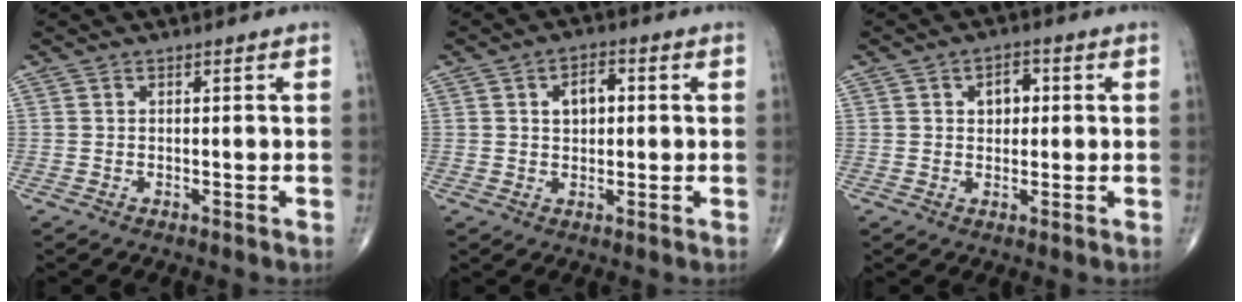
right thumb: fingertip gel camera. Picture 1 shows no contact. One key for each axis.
{"total": 4.9, "fx": 1.0, "fy": 3.1, "fz": 3.7, "tx": -0.050, "ty": 0.009, "tz": 0.012}
{"total": 4.2, "fx": 0.9, "fy": 2.9, "fz": 2.8, "tx": -0.025, "ty": 0.006, "tz": 0.010}